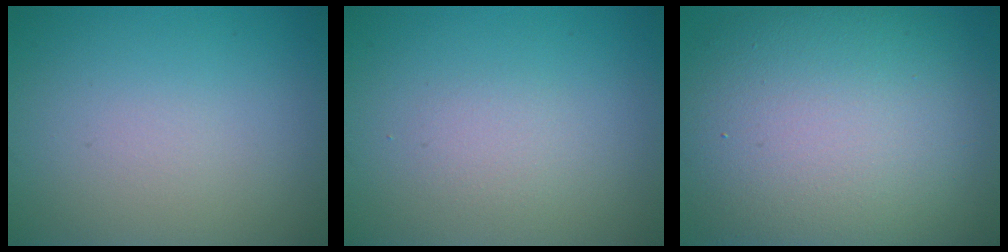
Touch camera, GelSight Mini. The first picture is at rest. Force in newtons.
{"total": 1.2, "press": 1.2, "slide": 0.0}
{"total": 14.9, "press": 14.9, "slide": 1.1}